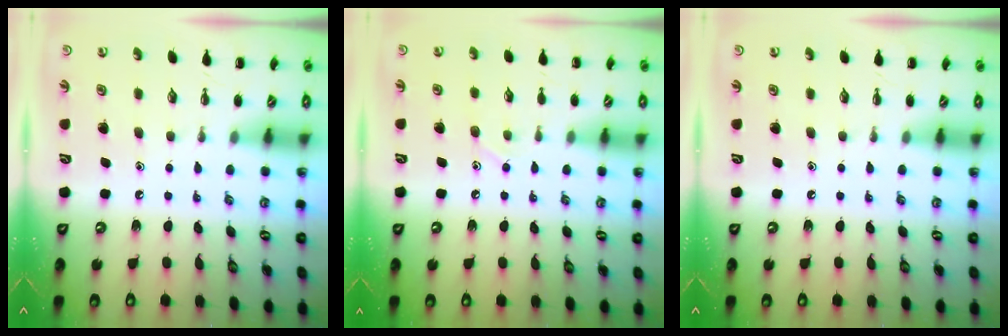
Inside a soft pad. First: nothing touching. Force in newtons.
{"total": 7.0, "press": 6.7, "slide": 2.0}
{"total": 0.0}